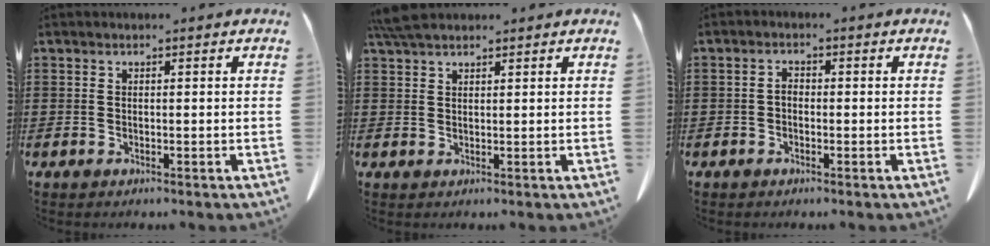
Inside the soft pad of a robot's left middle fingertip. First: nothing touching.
{"total": 3.9, "force": [3.1, 1.0, 2.0], "torque": [-0.049, 0.001, 0.061]}
{"total": 1.5, "force": [-0.6, 0.8, 1.1], "torque": [-0.024, 0.001, -0.011]}